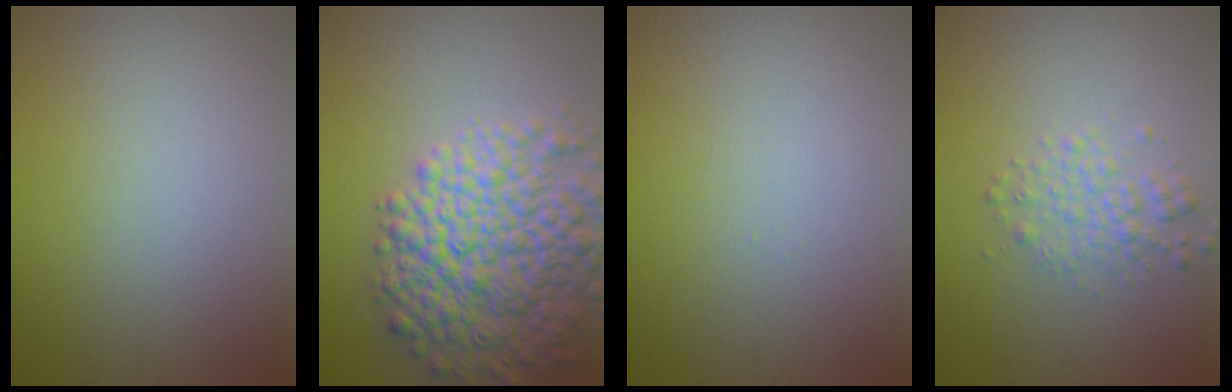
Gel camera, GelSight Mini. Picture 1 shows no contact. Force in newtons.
{"total": 9.5, "press": 9.5, "slide": 0.4}
{"total": 0.0}
{"total": 2.4, "press": 2.4, "slide": 0.1}